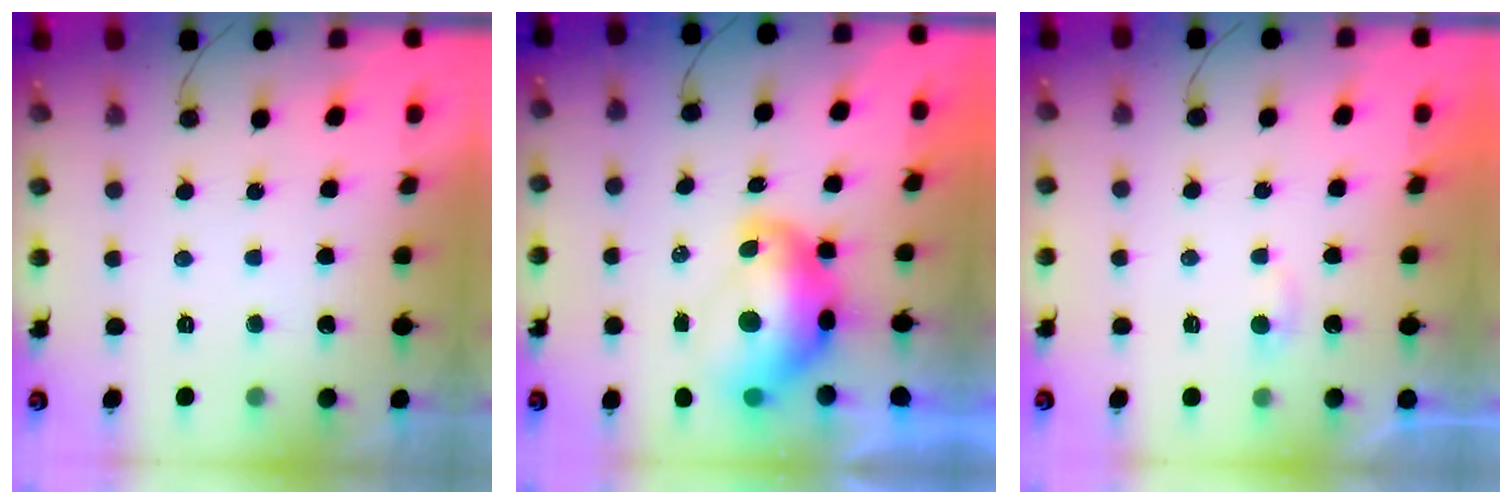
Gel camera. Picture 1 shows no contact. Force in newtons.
{"total": 12.3, "press": 12.3, "slide": 1.1}
{"total": 2.3, "press": 2.3, "slide": 0.2}